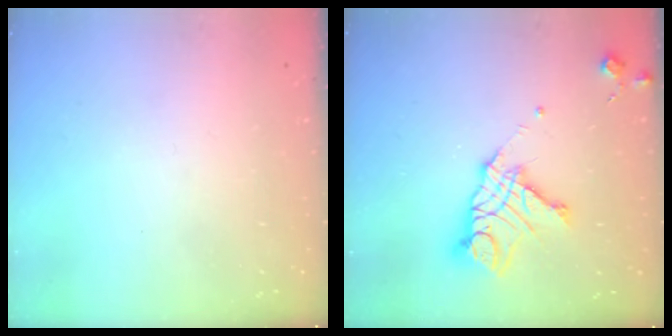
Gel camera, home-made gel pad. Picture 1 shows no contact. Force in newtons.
{"total": 14.8, "press": 14.7, "slide": 1.4}